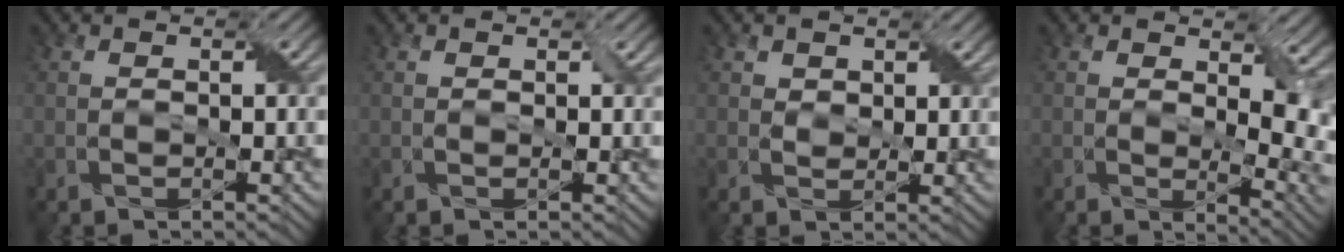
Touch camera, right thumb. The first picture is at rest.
{"total": 0.5, "force": [0.2, 0.4, 0.2], "torque": [-0.005, -0.001, 0.003]}
{"total": 1.9, "force": [1.2, 1.4, 0.6], "torque": [-0.020, -0.001, 0.018]}
{"total": 7.5, "force": [1.4, 3.6, 6.4], "torque": [-0.101, -0.015, 0.030]}